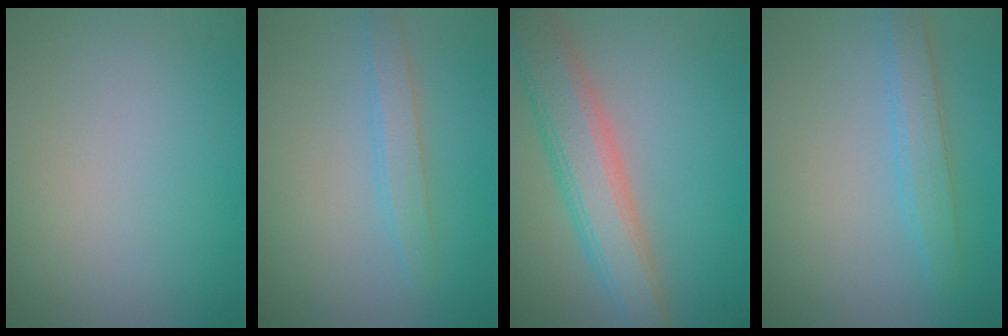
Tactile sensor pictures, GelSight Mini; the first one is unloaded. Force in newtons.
{"total": 2.1, "press": 2.1, "slide": 0.1}
{"total": 6.6, "press": 6.6, "slide": 0.2}
{"total": 2.6, "press": 2.6, "slide": 0.1}